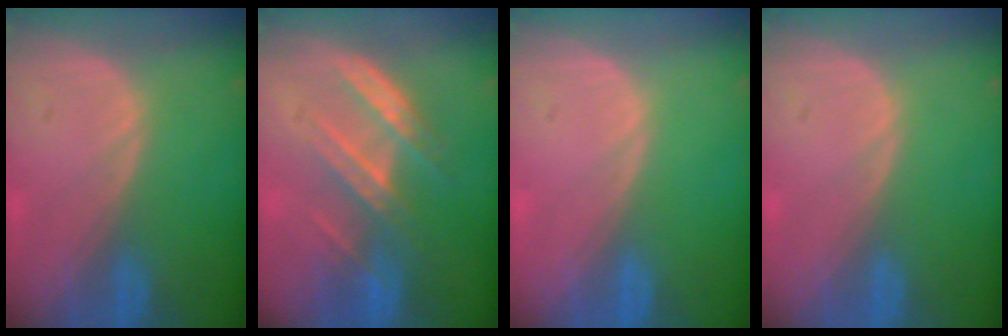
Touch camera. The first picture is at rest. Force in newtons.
{"total": 7.2, "press": 6.5, "slide": 3.0}
{"total": 0.0}
{"total": 0.0}